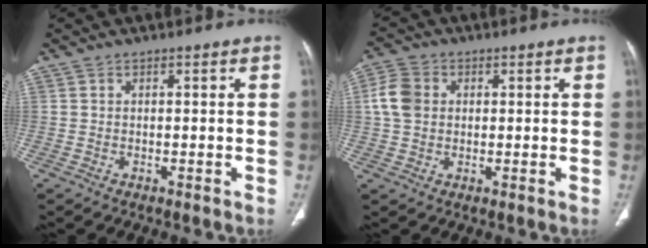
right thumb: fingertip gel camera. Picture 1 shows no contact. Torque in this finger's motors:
{"motor_torque": [0.48, 0.83, 0.38, -0.42, 0.24]}